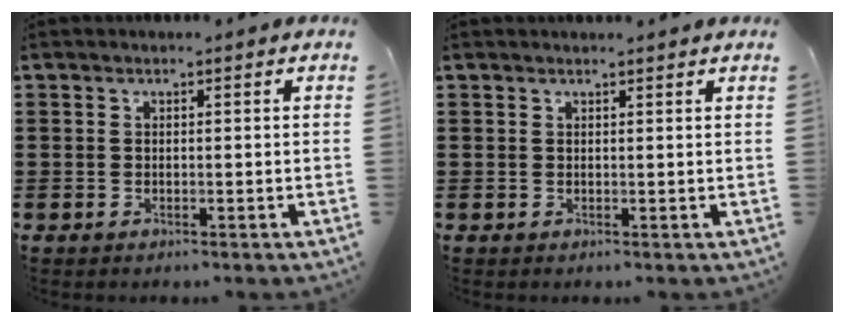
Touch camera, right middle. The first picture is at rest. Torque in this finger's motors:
{"motor_torque": [-0.05, -0.12, 0.04, 0.03]}